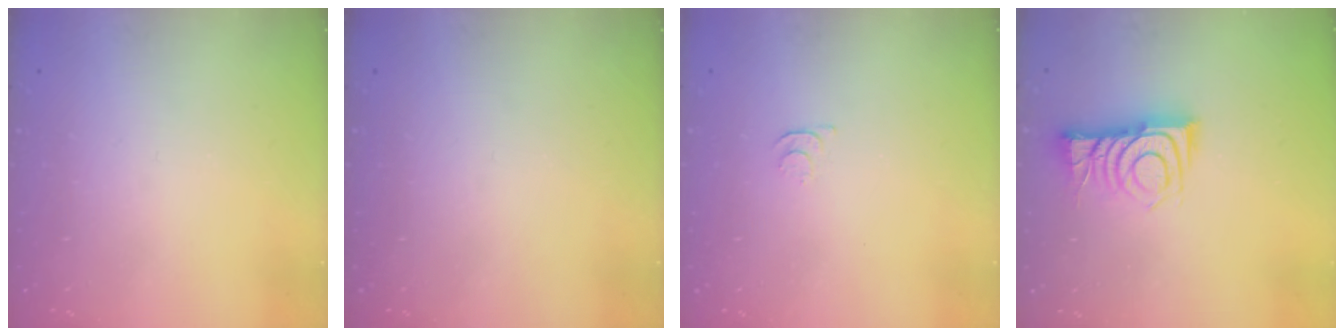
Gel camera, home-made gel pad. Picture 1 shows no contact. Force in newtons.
{"total": 0.0}
{"total": 3.6, "press": 3.5, "slide": 0.8}
{"total": 9.9, "press": 9.9, "slide": 0.4}